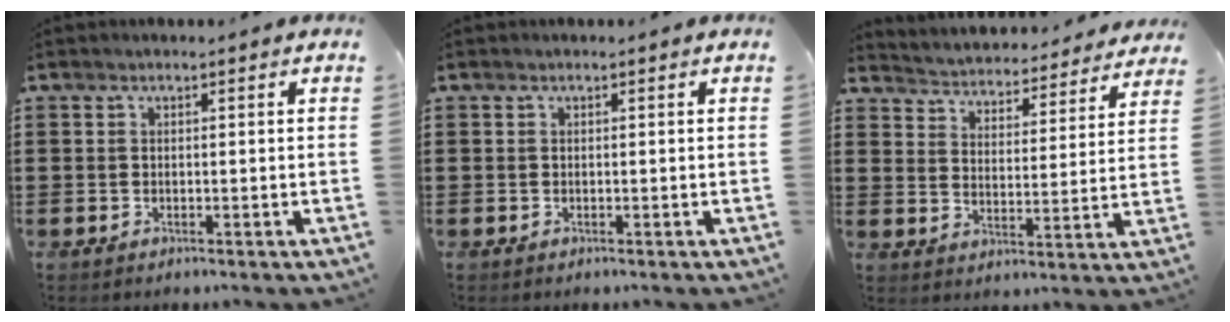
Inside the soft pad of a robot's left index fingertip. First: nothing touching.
{"total": 0.0}
{"total": 3.3, "force": [3.3, -0.1, -0.3], "torque": [-0.018, -0.036, 0.048]}